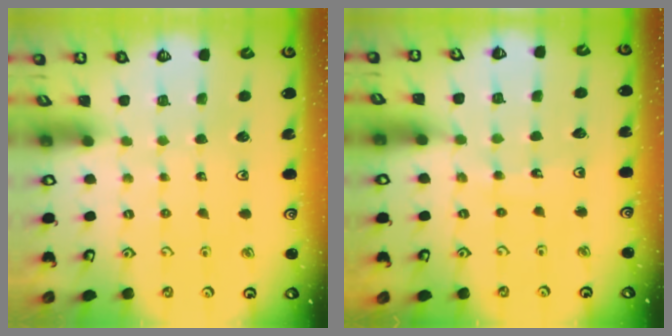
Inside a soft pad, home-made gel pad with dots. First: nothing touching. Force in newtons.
{"total": 9.0, "press": 9.0, "slide": 1.0}